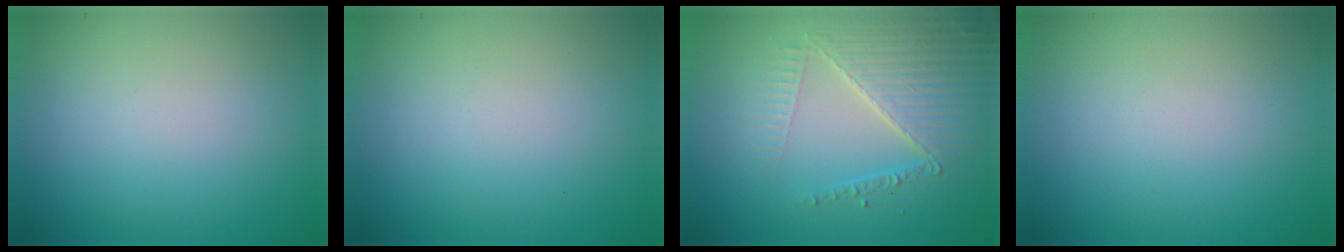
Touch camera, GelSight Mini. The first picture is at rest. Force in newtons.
{"total": 0.0}
{"total": 5.3, "press": 4.5, "slide": 2.9}
{"total": 0.0}